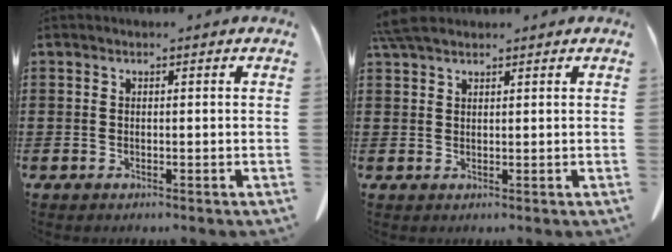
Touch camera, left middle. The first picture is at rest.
{"total": 3.7, "force": [3.0, 1.0, 2.0], "torque": [-0.048, 0.001, 0.058]}